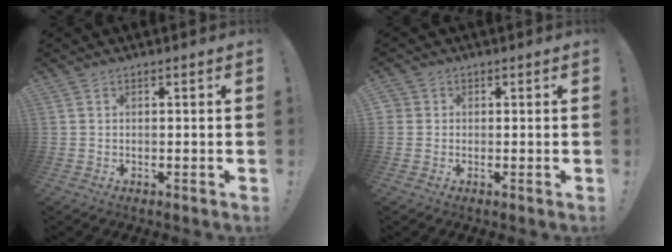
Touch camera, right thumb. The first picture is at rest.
{"total": 2.1, "force": [-0.1, 2.0, 0.6], "torque": [-0.004, 0.002, -0.002]}